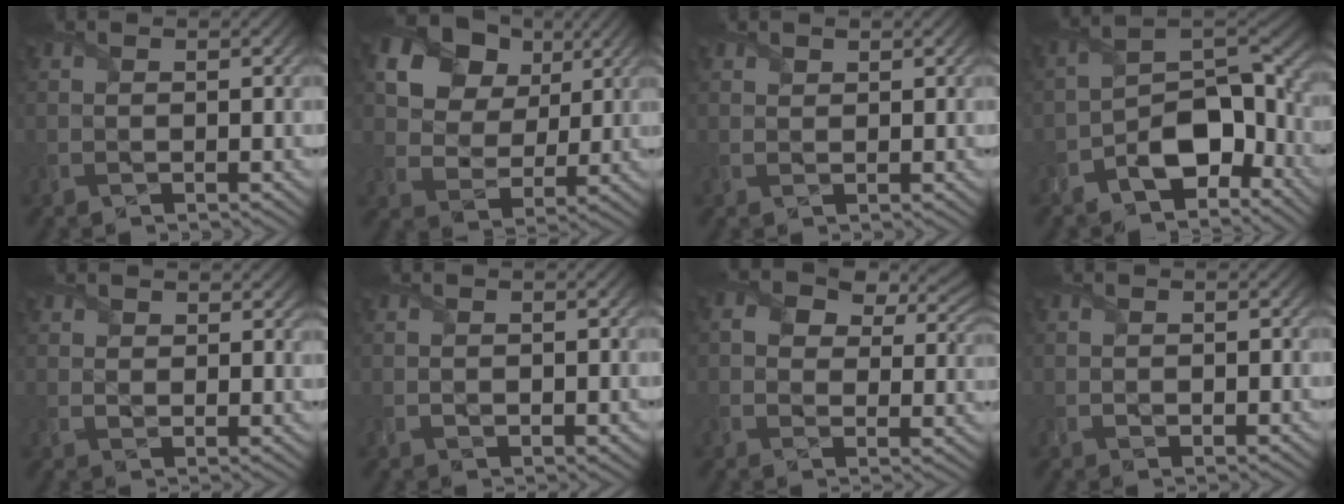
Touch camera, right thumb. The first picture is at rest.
{"total": 16.8, "force": [8.7, 11.9, 8.1], "torque": [-0.201, 0.034, 0.184]}
{"total": 0.7, "force": [0.6, 0.3, 0.1], "torque": [-0.002, -0.001, 0.013]}
{"total": 8.9, "force": [-5.2, 4.4, 5.8], "torque": [-0.085, -0.001, -0.110]}
{"total": 2.6, "force": [1.9, 1.5, 0.9], "torque": [-0.020, -0.003, 0.038]}
{"total": 0.8, "force": [-0.1, 0.5, 0.7], "torque": [-0.010, -0.004, 0.002]}
{"total": 7.7, "force": [3.9, 5.1, 4.4], "torque": [-0.085, -0.002, 0.065]}
{"total": 0.5, "force": [-0.1, 0.2, 0.5], "torque": [-0.007, -0.001, 0.001]}